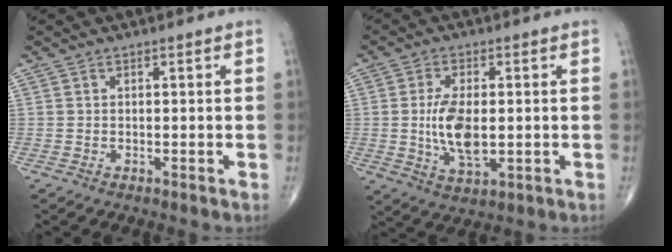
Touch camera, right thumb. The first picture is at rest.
{"total": 9.3, "force": [-0.2, 4.4, 8.2], "torque": [-0.156, -0.011, 0.002]}